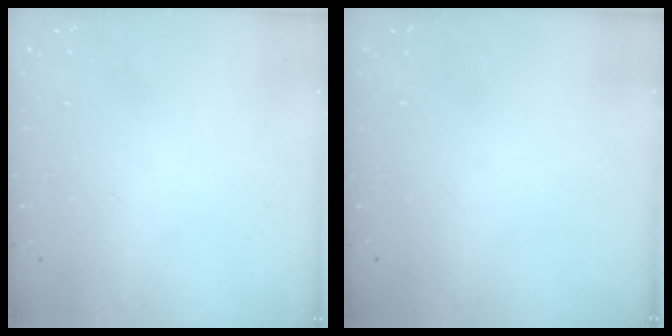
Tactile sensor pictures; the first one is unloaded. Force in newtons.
{"total": 0.0}